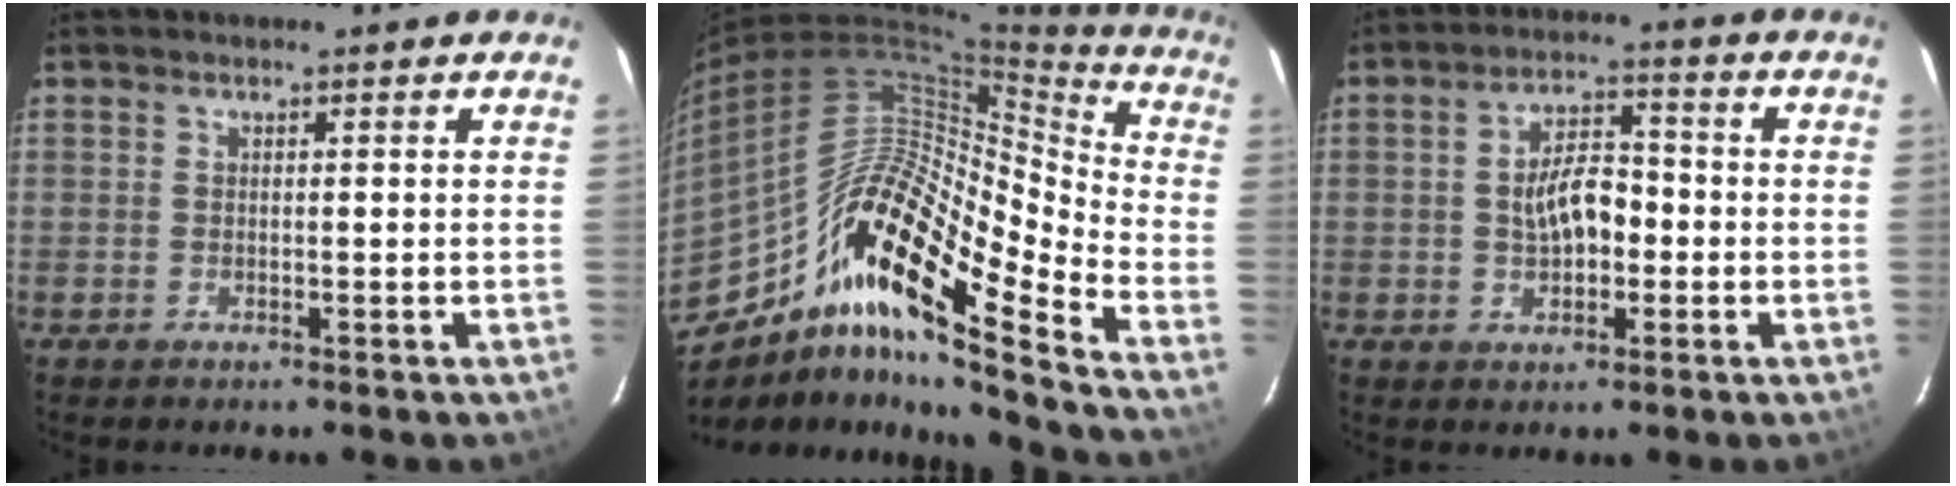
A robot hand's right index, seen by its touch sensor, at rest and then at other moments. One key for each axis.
{"total": 20.1, "fx": -11.3, "fy": 3.7, "fz": 16.2, "tx": -0.271, "ty": -0.004, "tz": -0.218}
{"total": 7.2, "fx": -0.9, "fy": 4.0, "fz": 5.9, "tx": -0.107, "ty": 0.020, "tz": -0.008}